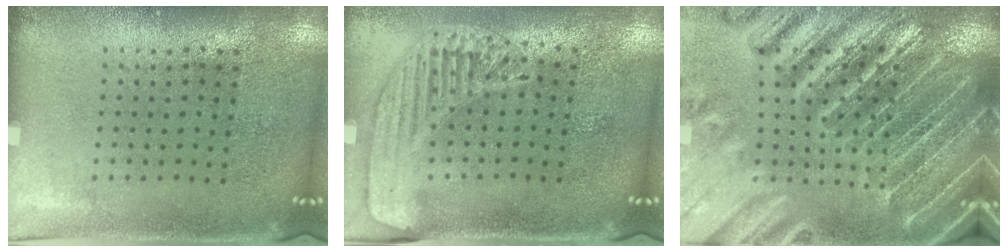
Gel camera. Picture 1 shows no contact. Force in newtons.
{"total": 1.6, "press": 1.6, "slide": 0.4}
{"total": 4.8, "press": 4.4, "slide": 2.1}